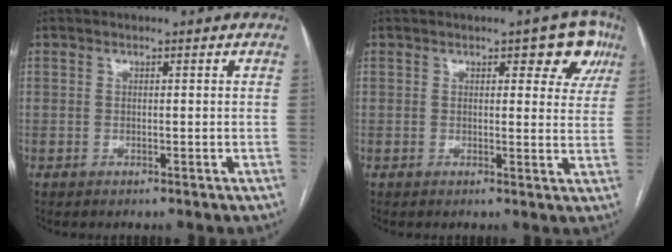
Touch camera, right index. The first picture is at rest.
{"total": 5.5, "force": [2.7, 2.5, 4.2], "torque": [-0.027, 0.007, 0.021]}